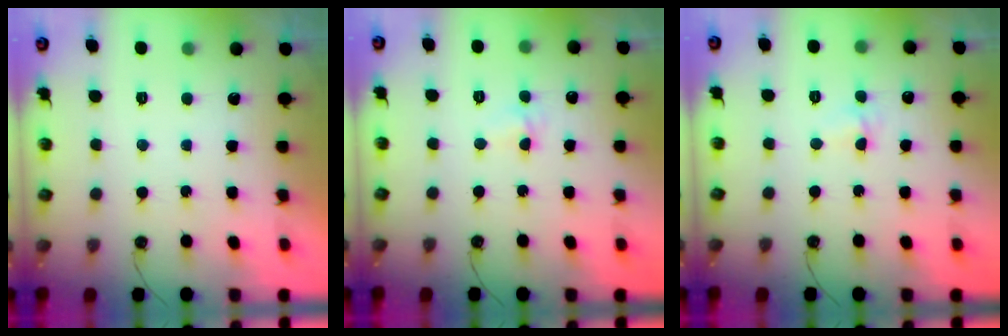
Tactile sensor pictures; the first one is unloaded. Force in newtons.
{"total": 2.9, "press": 2.9, "slide": 0.4}
{"total": 2.9, "press": 2.9, "slide": 0.4}